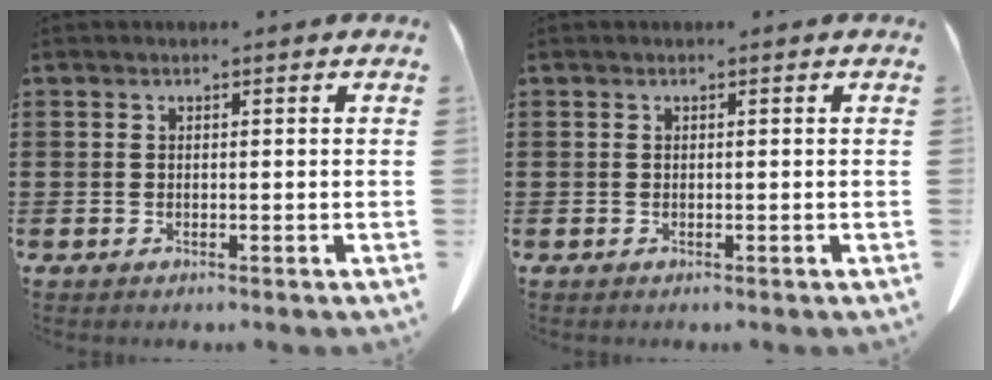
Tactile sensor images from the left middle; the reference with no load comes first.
{"total": 0.0}